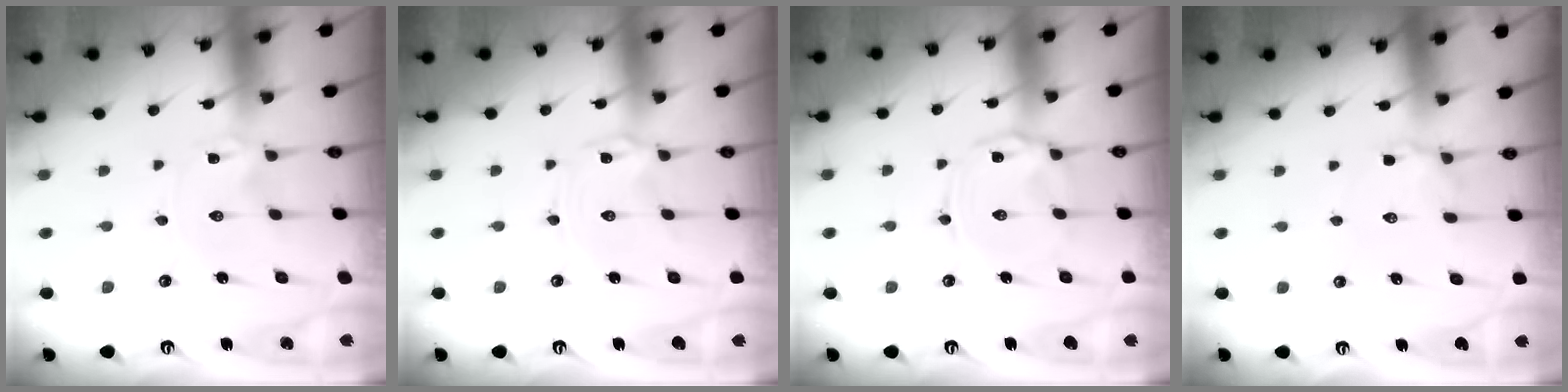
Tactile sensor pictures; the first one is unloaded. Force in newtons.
{"total": 0.5, "press": 0.5, "slide": 0.1}
{"total": 2.9, "press": 2.9, "slide": 0.5}
{"total": 4.9, "press": 4.8, "slide": 1.2}